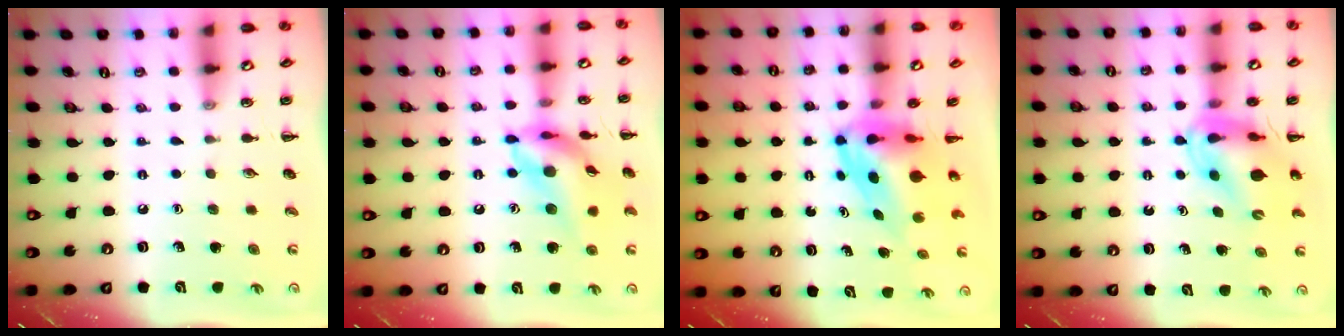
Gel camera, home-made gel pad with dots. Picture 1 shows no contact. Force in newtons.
{"total": 16.3, "press": 16.0, "slide": 3.5}
{"total": 7.3, "press": 7.1, "slide": 1.9}
{"total": 11.6, "press": 11.0, "slide": 3.5}